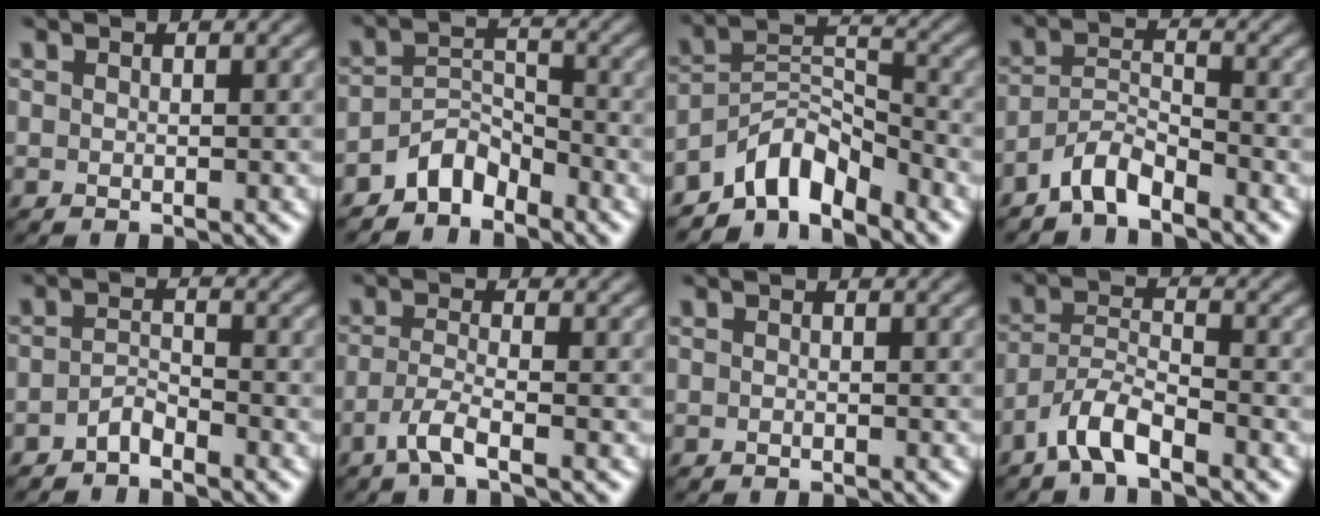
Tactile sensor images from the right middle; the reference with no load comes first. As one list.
[{"total": 3.4, "force": [-2.8, 1.6, 1.1], "torque": [-0.016, 0.013, -0.059]}, {"total": 5.9, "force": [-4.7, 2.4, 2.6], "torque": [-0.028, 0.006, -0.096]}, {"total": 3.2, "force": [-2.7, 0.9, 1.5], "torque": [-0.027, 0.010, -0.059]}, {"total": 1.5, "force": [-1.3, 0.4, 0.7], "torque": [-0.016, 0.007, -0.028]}, {"total": 2.6, "force": [-1.5, 0.4, 2.0], "torque": [-0.043, -0.001, -0.041]}, {"total": 0.0}, {"total": 3.7, "force": [-2.8, 0.9, 2.2], "torque": [-0.044, 0.009, -0.062]}]